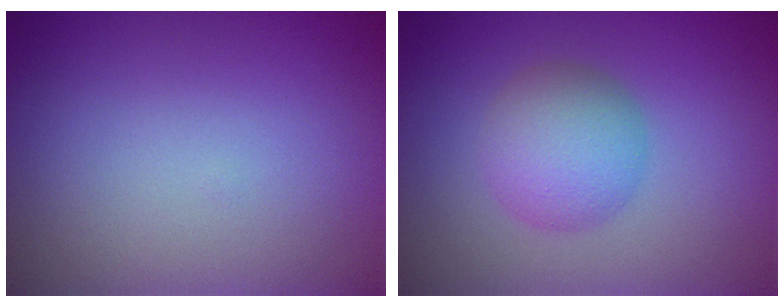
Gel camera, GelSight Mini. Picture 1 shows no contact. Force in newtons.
{"total": 3.9, "press": 3.9, "slide": 0.2}